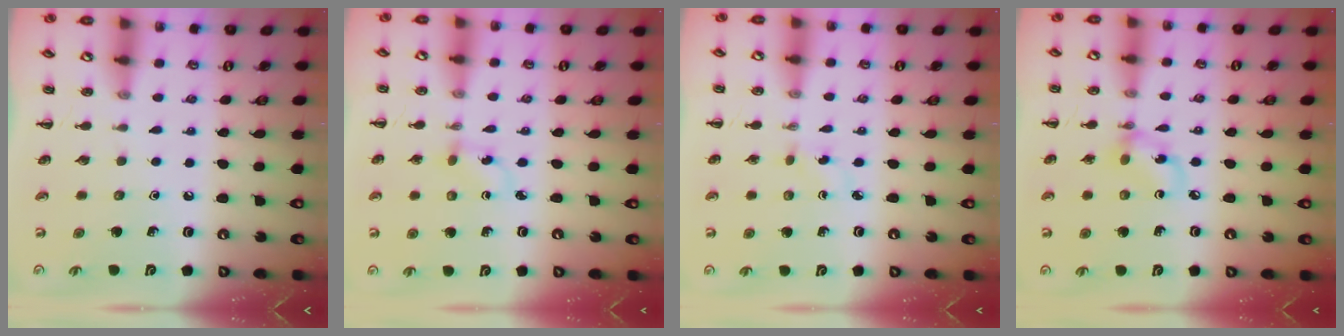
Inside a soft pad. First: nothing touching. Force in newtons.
{"total": 1.9, "press": 1.7, "slide": 0.9}
{"total": 1.8, "press": 1.6, "slide": 0.7}
{"total": 6.3, "press": 6.3, "slide": 0.5}